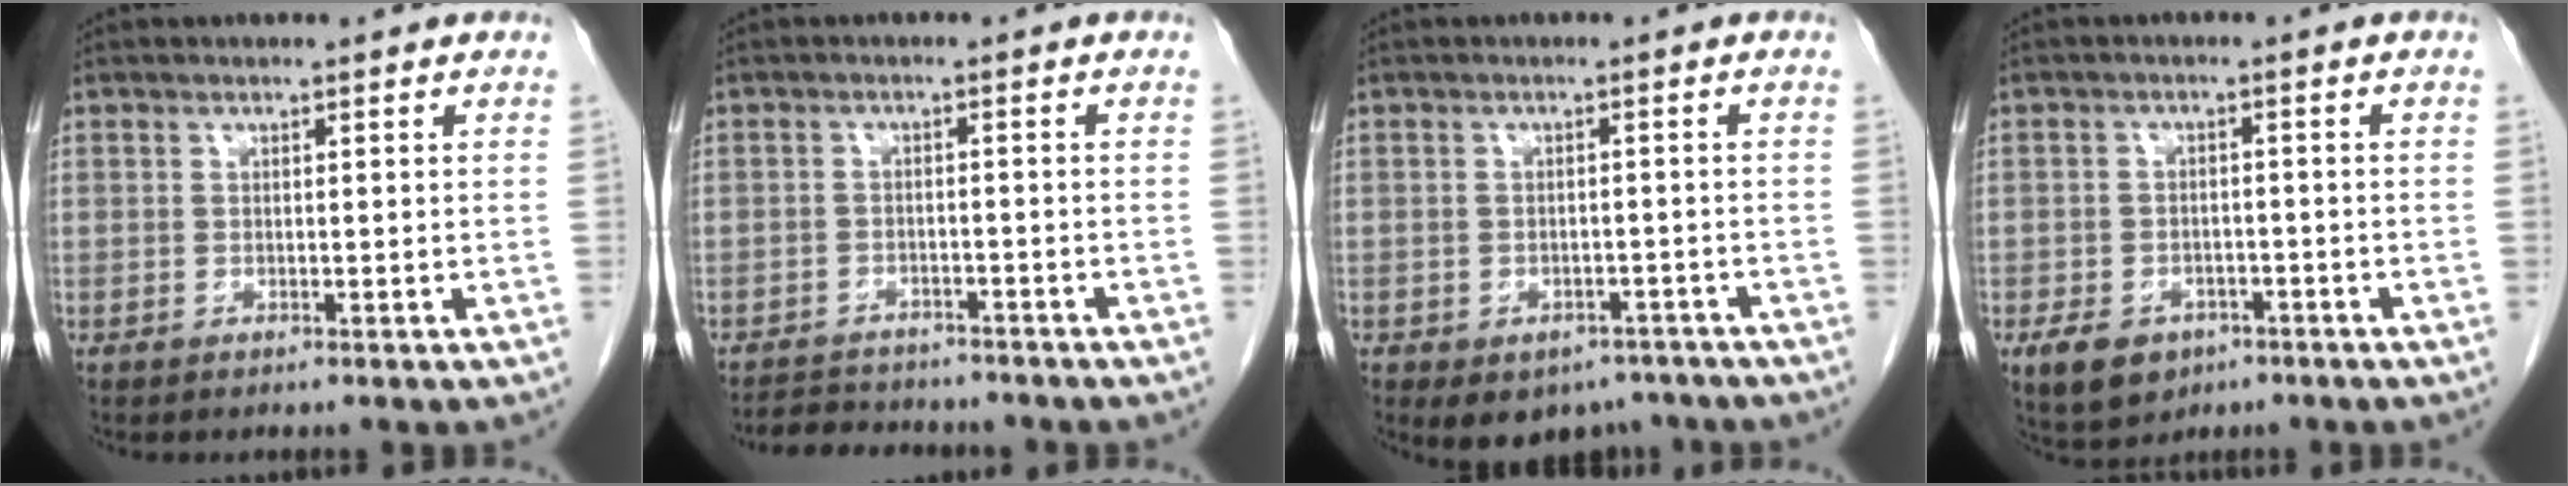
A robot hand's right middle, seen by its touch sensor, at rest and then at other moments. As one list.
[{"total": 7.1, "force": [-6.6, 2.0, 1.5], "torque": [-0.028, -0.002, -0.093]}, {"total": 6.9, "force": [-4.9, 4.3, 2.1], "torque": [-0.020, 0.011, -0.062]}, {"total": 7.5, "force": [-4.3, 5.2, 3.2], "torque": [-0.061, 0.001, -0.059]}]